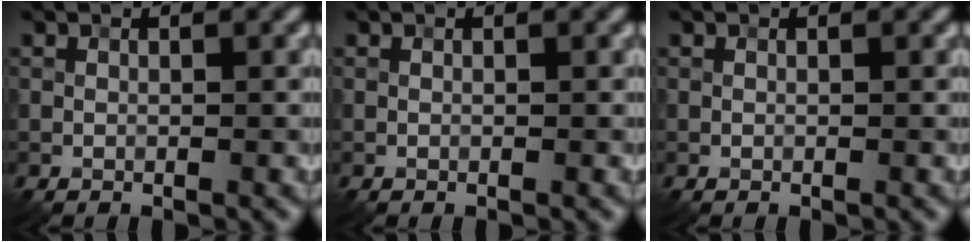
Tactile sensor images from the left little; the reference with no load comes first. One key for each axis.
{"total": 0.0}
{"total": 0.0}